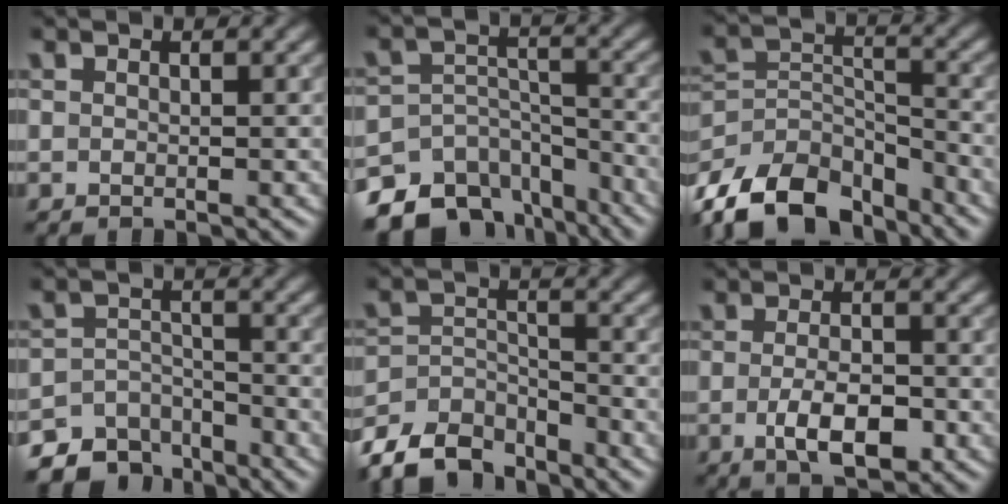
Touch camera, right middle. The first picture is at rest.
{"total": 12.1, "force": [-9.5, 6.8, 3.2], "torque": [-0.046, -0.002, -0.131]}
{"total": 12.2, "force": [-9.5, 6.0, 4.8], "torque": [-0.088, -0.001, -0.162]}
{"total": 6.6, "force": [-5.4, 3.3, 1.6], "torque": [-0.012, -0.010, -0.087]}
{"total": 7.7, "force": [-6.8, 2.9, 2.2], "torque": [-0.031, -0.007, -0.122]}
{"total": 4.2, "force": [-1.4, 1.7, 3.6], "torque": [-0.068, -0.006, -0.024]}